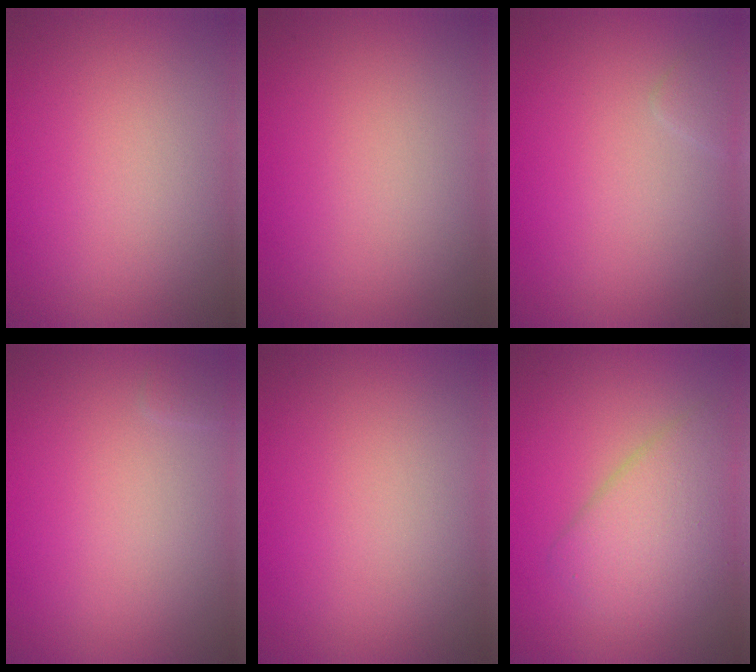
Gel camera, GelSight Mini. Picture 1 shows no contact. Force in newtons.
{"total": 0.0}
{"total": 0.8, "press": 0.8, "slide": 0.0}
{"total": 0.5, "press": 0.5, "slide": 0.0}
{"total": 0.0}
{"total": 4.1, "press": 4.1, "slide": 0.1}